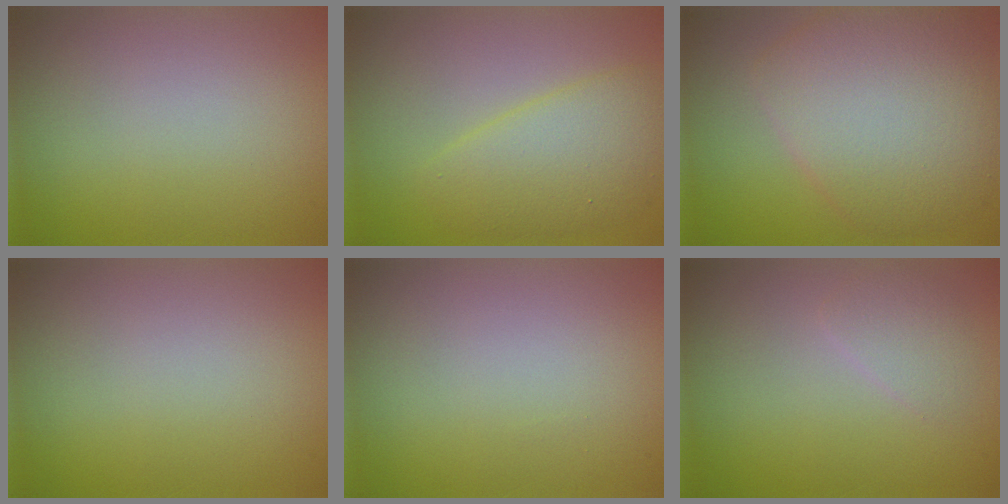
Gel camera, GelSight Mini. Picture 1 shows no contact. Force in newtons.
{"total": 4.1, "press": 4.1, "slide": 0.2}
{"total": 8.2, "press": 8.2, "slide": 0.2}
{"total": 0.0}
{"total": 0.0}
{"total": 1.5, "press": 1.5, "slide": 0.1}